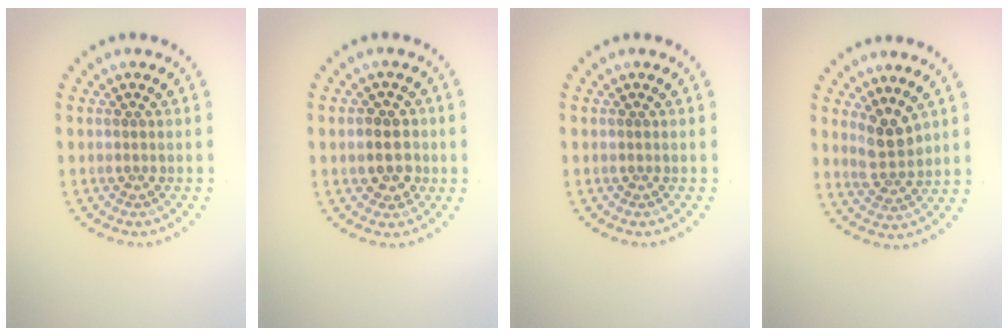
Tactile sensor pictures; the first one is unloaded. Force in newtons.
{"total": 3.0, "press": 2.9, "slide": 0.6}
{"total": 0.0}
{"total": 2.8, "press": 2.5, "slide": 1.3}